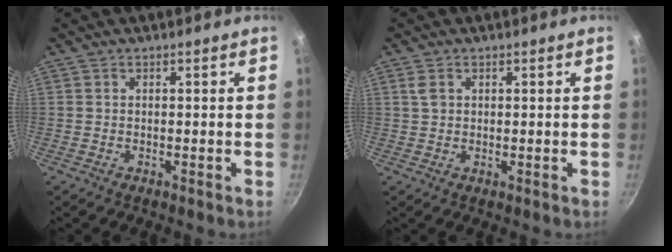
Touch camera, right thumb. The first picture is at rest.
{"total": 1.9, "force": [0.8, 1.3, 1.2], "torque": [-0.021, 0.001, 0.016]}